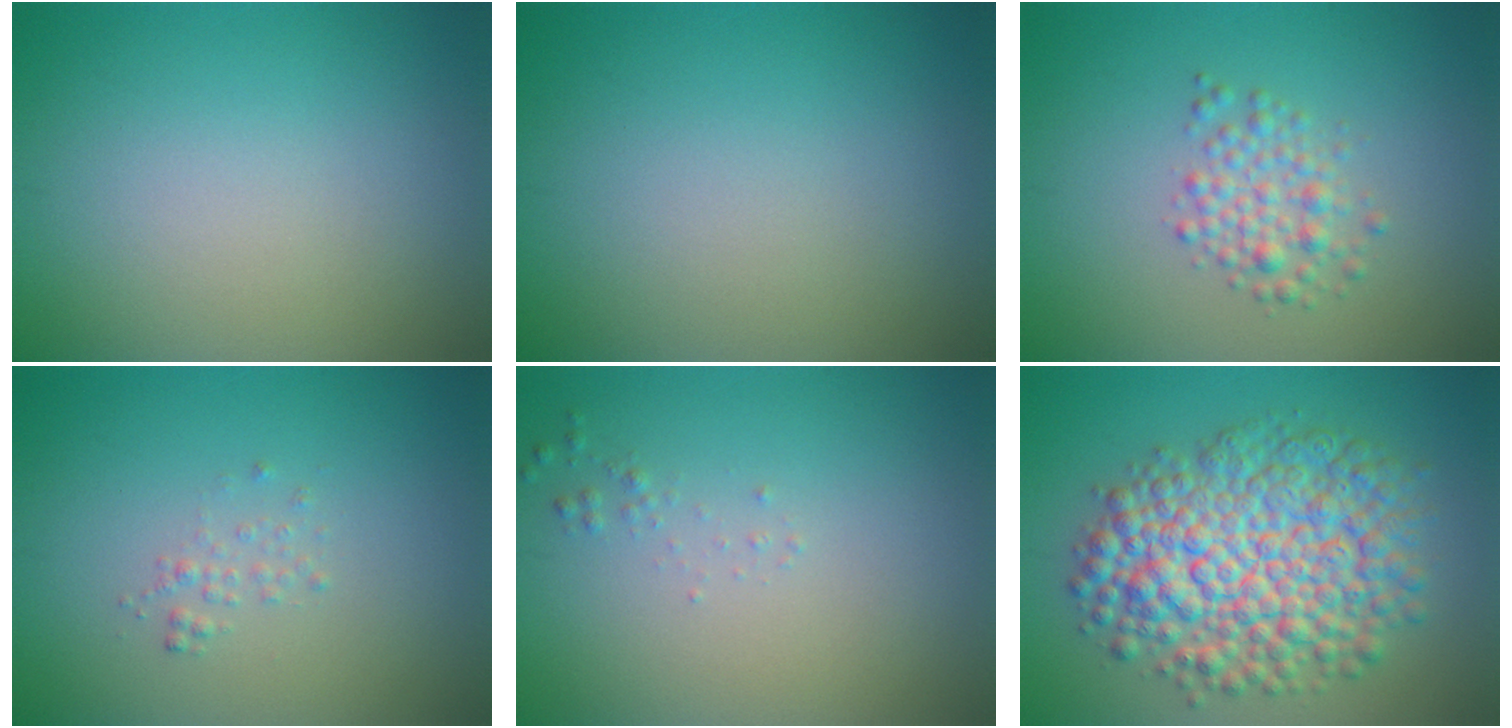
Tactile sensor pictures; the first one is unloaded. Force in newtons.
{"total": 0.0}
{"total": 2.6, "press": 2.5, "slide": 0.0}
{"total": 0.9, "press": 0.9, "slide": 0.1}
{"total": 0.6, "press": 0.6, "slide": 0.0}
{"total": 10.2, "press": 10.2, "slide": 0.3}